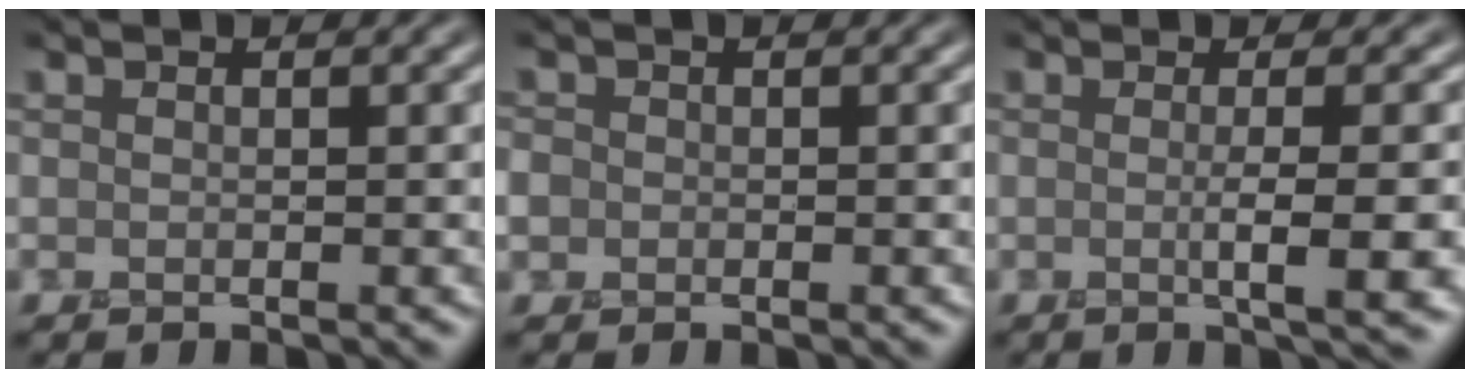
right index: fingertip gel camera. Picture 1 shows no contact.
{"total": 1.4, "force": [-0.2, 1.3, 0.1], "torque": [0.002, -0.001, -0.007]}
{"total": 4.6, "force": [-0.6, 1.0, 4.5], "torque": [-0.063, -0.003, -0.010]}